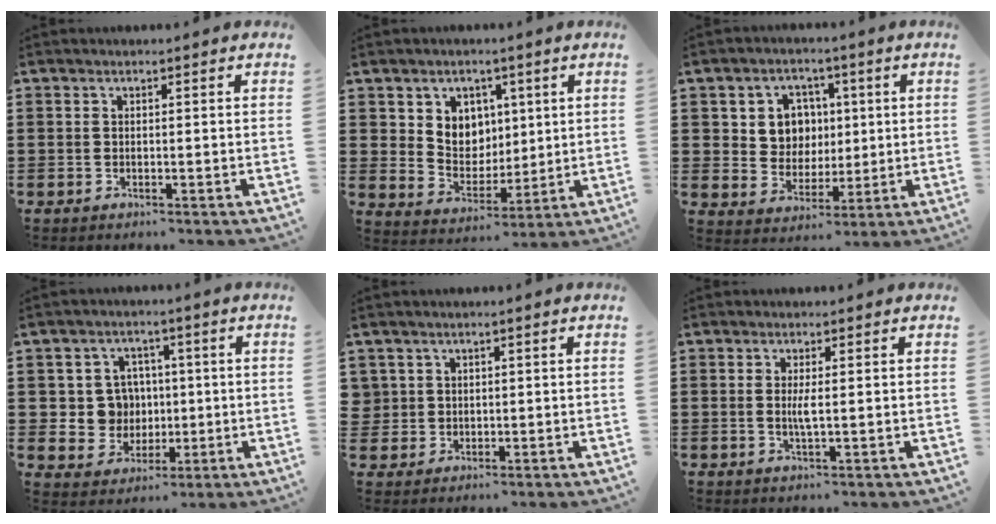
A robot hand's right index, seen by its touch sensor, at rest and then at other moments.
{"total": 5.9, "force": [2.6, 5.2, 0.8], "torque": [-0.032, -0.006, 0.046]}
{"total": 6.7, "force": [1.5, 6.1, 2.5], "torque": [-0.062, 0.013, 0.023]}
{"total": 6.7, "force": [0.8, 6.3, 2.0], "torque": [-0.059, 0.014, 0.017]}
{"total": 2.4, "force": [0.7, 2.3, 0.1], "torque": [-0.014, 0.011, 0.013]}
{"total": 2.3, "force": [0.1, 0.3, 2.3], "torque": [-0.045, -0.003, 0.001]}